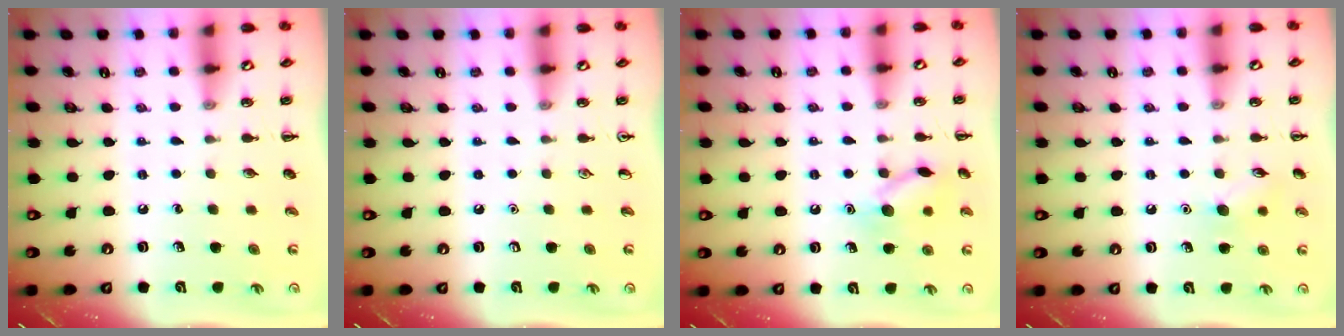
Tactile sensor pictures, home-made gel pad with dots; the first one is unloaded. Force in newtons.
{"total": 0.0}
{"total": 11.2, "press": 11.2, "slide": 0.6}
{"total": 7.8, "press": 7.7, "slide": 1.4}